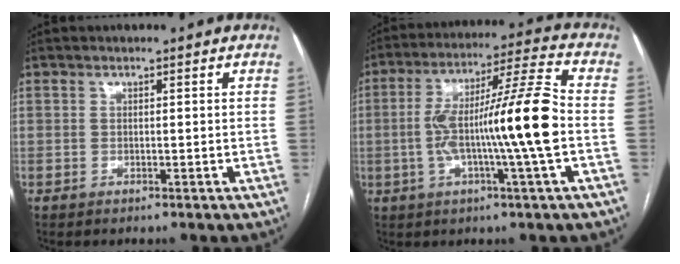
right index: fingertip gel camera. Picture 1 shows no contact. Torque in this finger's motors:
{"motor_torque": [1.30, -0.84, 0.75, 0.21]}